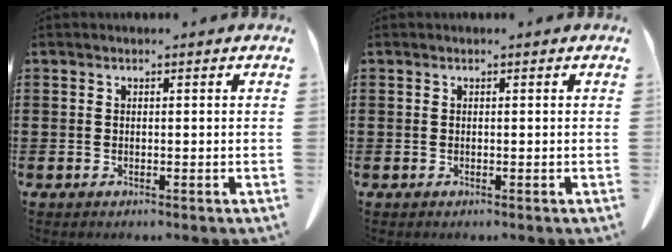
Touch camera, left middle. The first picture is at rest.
{"total": 0.0}